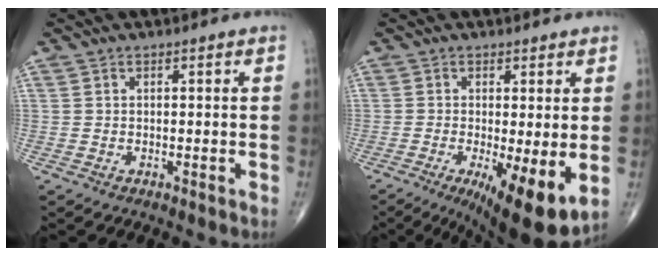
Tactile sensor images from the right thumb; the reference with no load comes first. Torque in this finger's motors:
{"motor_torque": [1.37, 2.21, 0.35, -0.52, 0.37]}